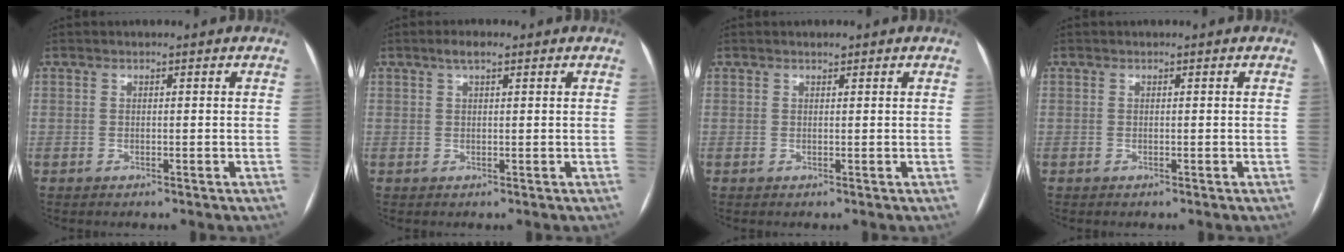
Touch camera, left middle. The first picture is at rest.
{"total": 2.2, "force": [1.4, 0.5, 1.6], "torque": [-0.033, 0.011, 0.025]}
{"total": 0.7, "force": [0.5, 0.2, 0.3], "torque": [-0.011, 0.001, 0.009]}
{"total": 0.0}